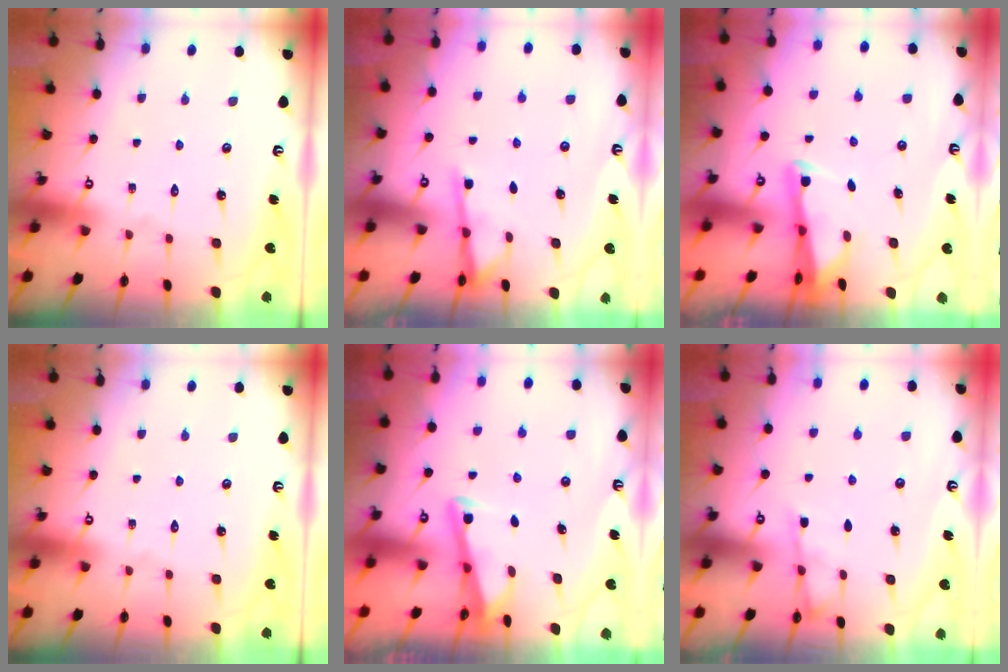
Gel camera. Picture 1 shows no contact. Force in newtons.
{"total": 2.8, "press": 2.7, "slide": 0.5}
{"total": 2.6, "press": 2.5, "slide": 0.6}
{"total": 0.0}
{"total": 3.3, "press": 3.3, "slide": 0.4}
{"total": 2.2, "press": 2.2, "slide": 0.3}